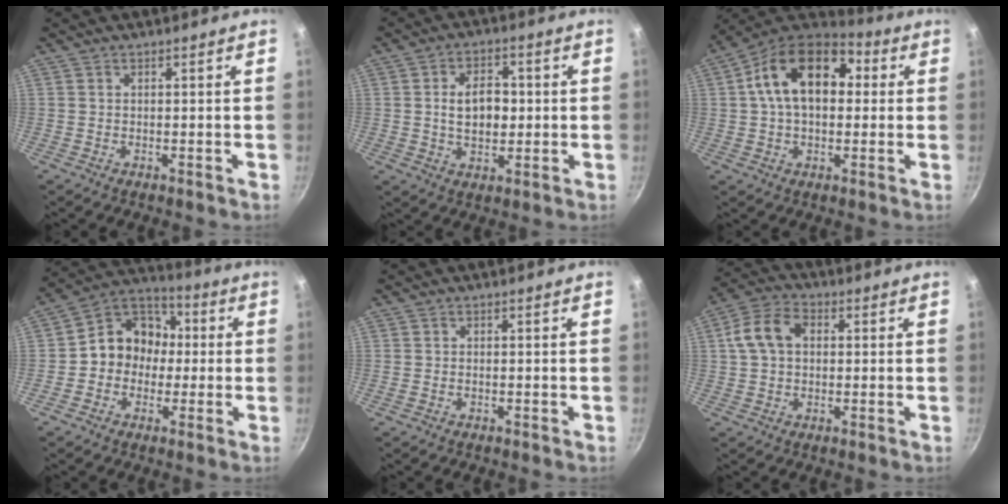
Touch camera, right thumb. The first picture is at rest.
{"total": 8.2, "force": [0.4, 5.3, 6.3], "torque": [-0.080, 0.006, 0.008]}
{"total": 17.3, "force": [3.1, 11.0, 13.0], "torque": [-0.195, 0.030, 0.041]}
{"total": 12.2, "force": [-0.5, 10.3, 6.5], "torque": [-0.064, 0.036, -0.024]}
{"total": 0.5, "force": [-0.1, 0.3, 0.3], "torque": [-0.011, 0.007, 0.002]}
{"total": 8.4, "force": [1.4, 6.0, 5.8], "torque": [-0.111, 0.025, 0.020]}